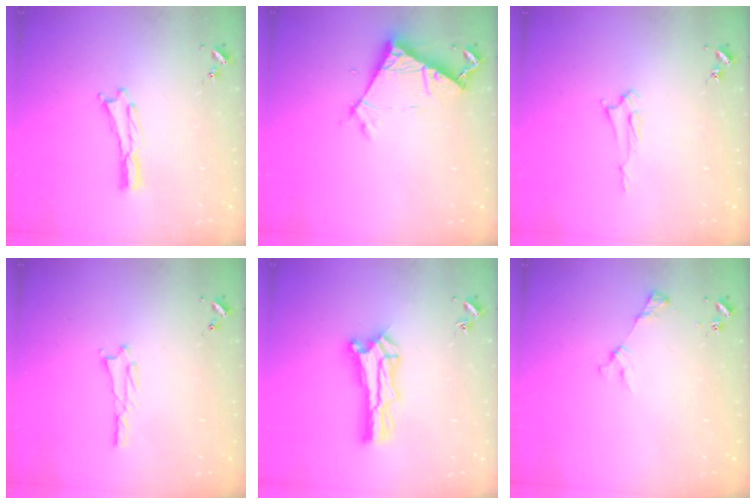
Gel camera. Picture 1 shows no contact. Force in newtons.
{"total": 6.4, "press": 6.4, "slide": 0.6}
{"total": 2.4, "press": 2.4, "slide": 0.3}
{"total": 1.0, "press": 1.0, "slide": 0.1}
{"total": 2.7, "press": 2.7, "slide": 0.3}
{"total": 3.3, "press": 3.3, "slide": 0.3}